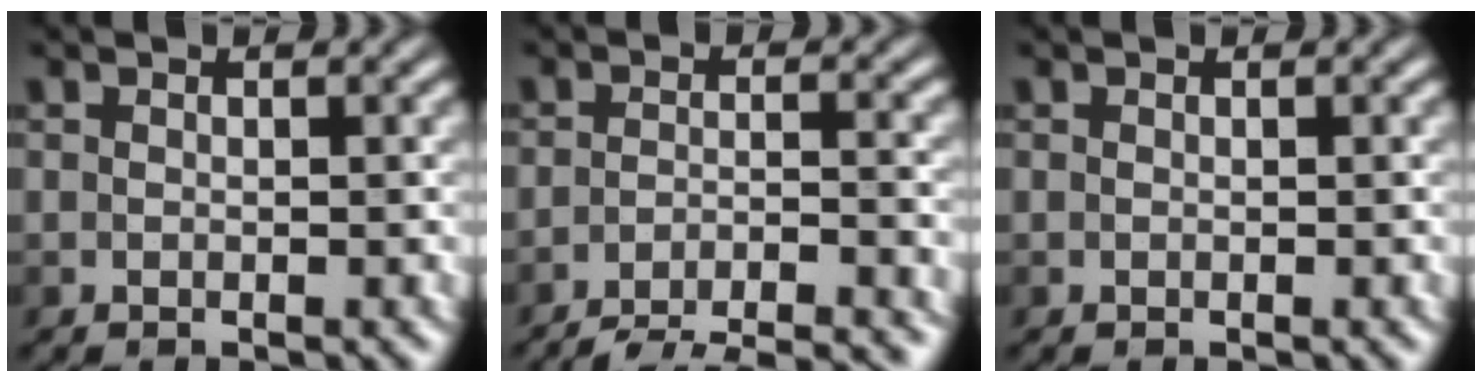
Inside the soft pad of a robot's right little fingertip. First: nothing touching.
{"total": 6.8, "force": [-6.5, 0.7, 1.9], "torque": [-0.035, -0.002, -0.102]}
{"total": 0.0}